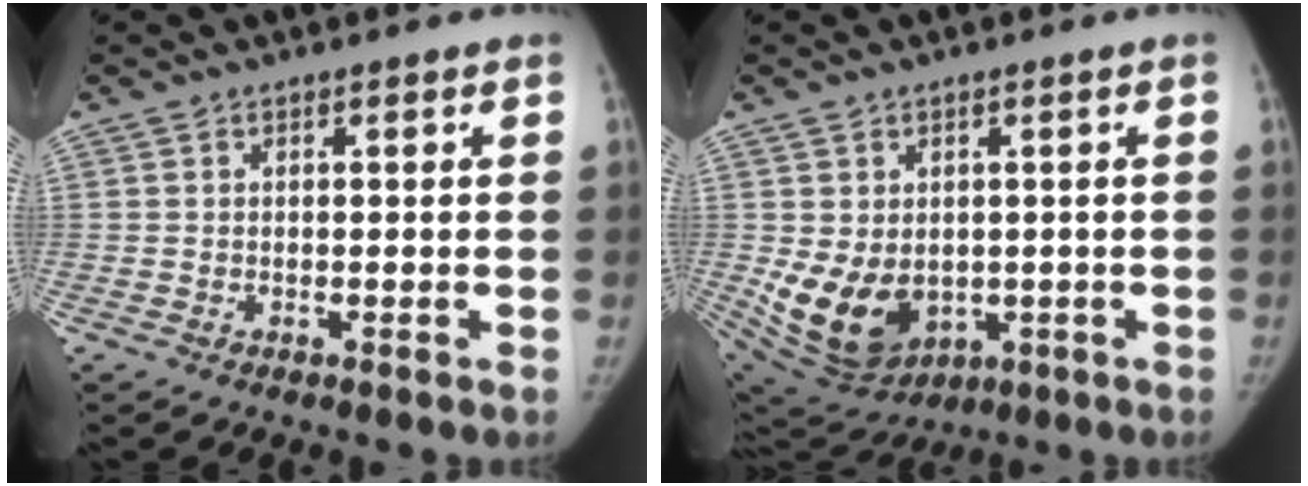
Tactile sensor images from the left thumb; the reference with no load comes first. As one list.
[{"total": 12.2, "force": [-1.3, 9.2, 7.9], "torque": [-0.124, -0.015, 0.010]}]